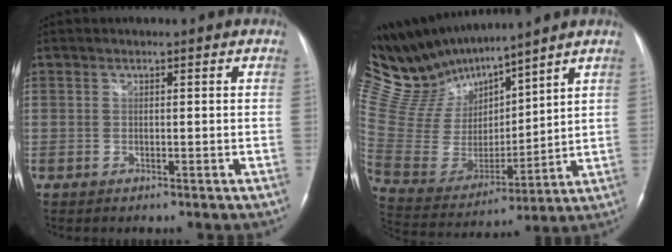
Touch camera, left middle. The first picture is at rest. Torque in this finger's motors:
{"motor_torque": [-0.04, -0.56, -0.06, -0.09]}